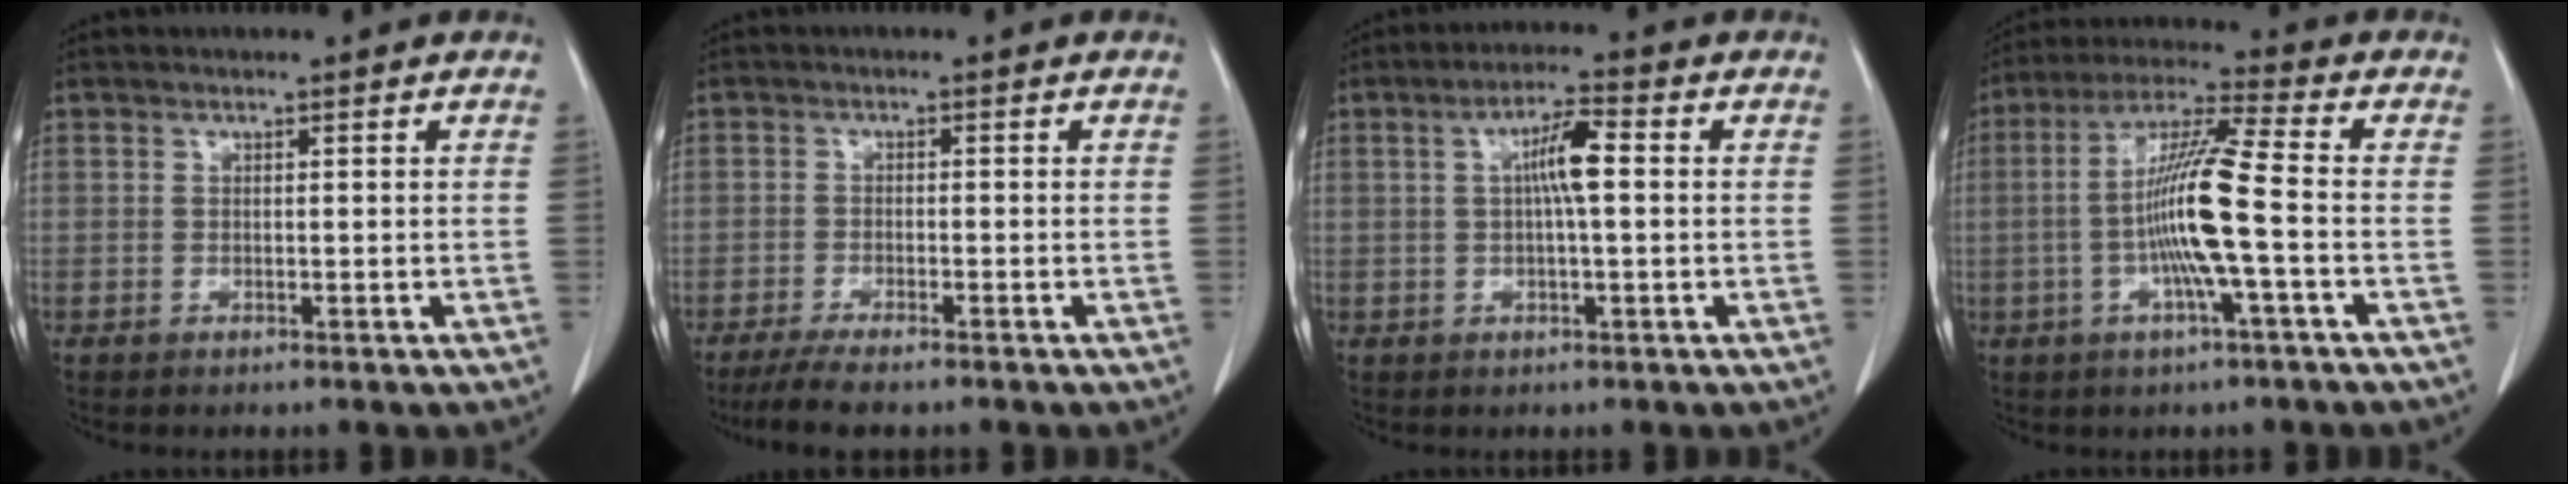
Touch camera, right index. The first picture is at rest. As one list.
[{"total": 5.6, "force": [-4.5, 0.6, 3.3], "torque": [-0.058, -0.013, -0.075]}, {"total": 5.5, "force": [0.7, 0.7, 5.4], "torque": [-0.100, 0.011, 0.009]}, {"total": 11.9, "force": [-1.7, -0.3, 11.8], "torque": [-0.225, 0.005, -0.039]}]